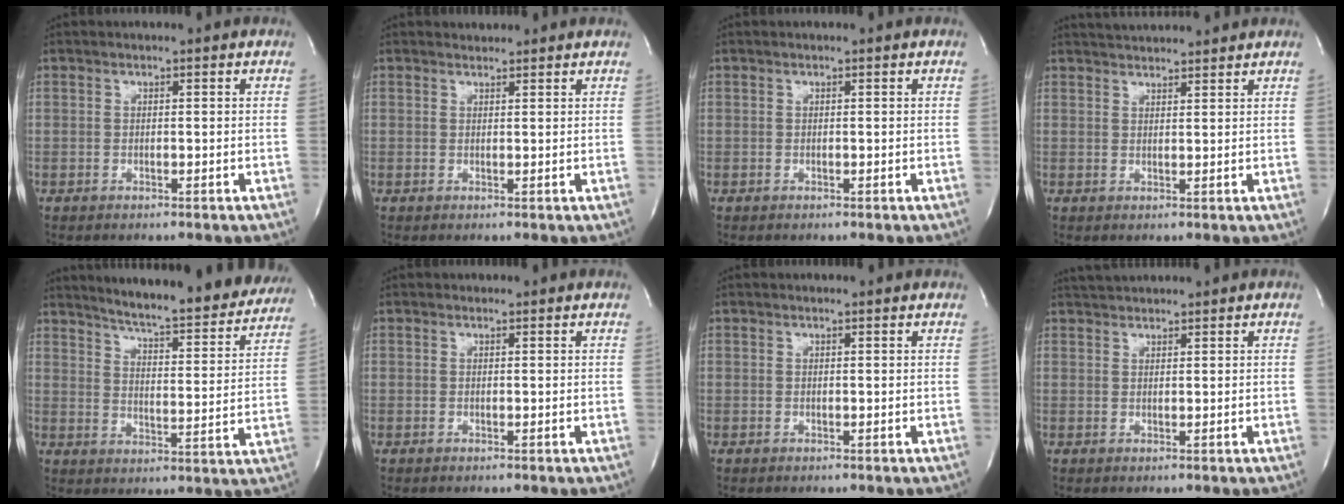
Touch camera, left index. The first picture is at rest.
{"total": 1.3, "force": [1.2, 0.3, -0.1], "torque": [-0.010, 0.006, 0.022]}
{"total": 0.0}
{"total": 6.6, "force": [6.4, 0.5, 1.6], "torque": [-0.033, 0.030, 0.092]}
{"total": 23.4, "force": [21.4, 2.8, 9.0], "torque": [-0.127, -0.062, 0.264]}
{"total": 0.7, "force": [0.7, 0.2, -0.1], "torque": [-0.008, 0.004, 0.009]}
{"total": 1.5, "force": [1.4, 0.1, 0.2], "torque": [-0.015, 0.005, 0.016]}
{"total": 3.8, "force": [3.7, 0.3, 0.8], "torque": [-0.018, 0.030, 0.067]}